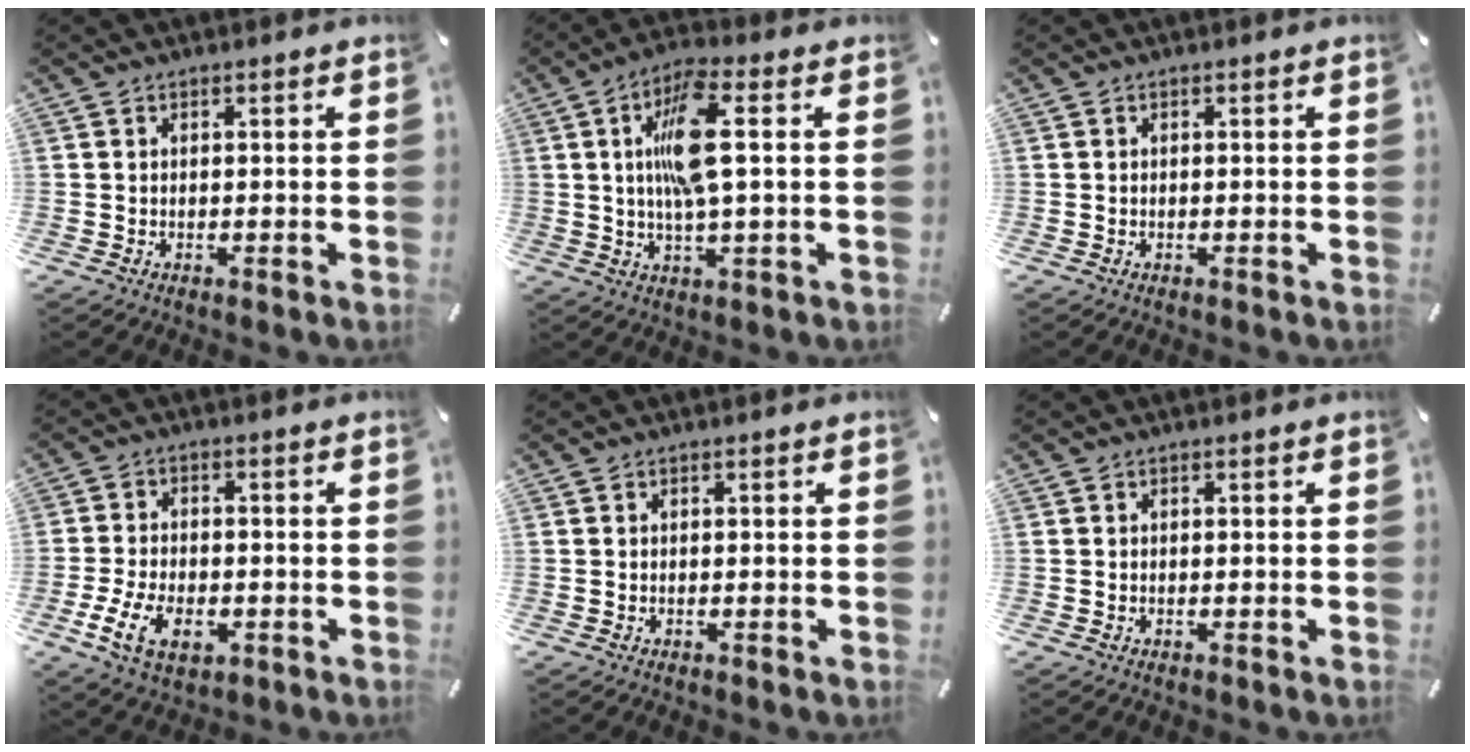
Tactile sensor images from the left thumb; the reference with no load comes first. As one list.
[{"total": 11.6, "force": [1.8, 3.1, 11.0], "torque": [-0.218, -0.002, 0.022]}, {"total": 0.0}, {"total": 9.4, "force": [-3.5, 5.5, 6.8], "torque": [-0.152, 0.002, -0.062]}, {"total": 0.0}, {"total": 0.0}]